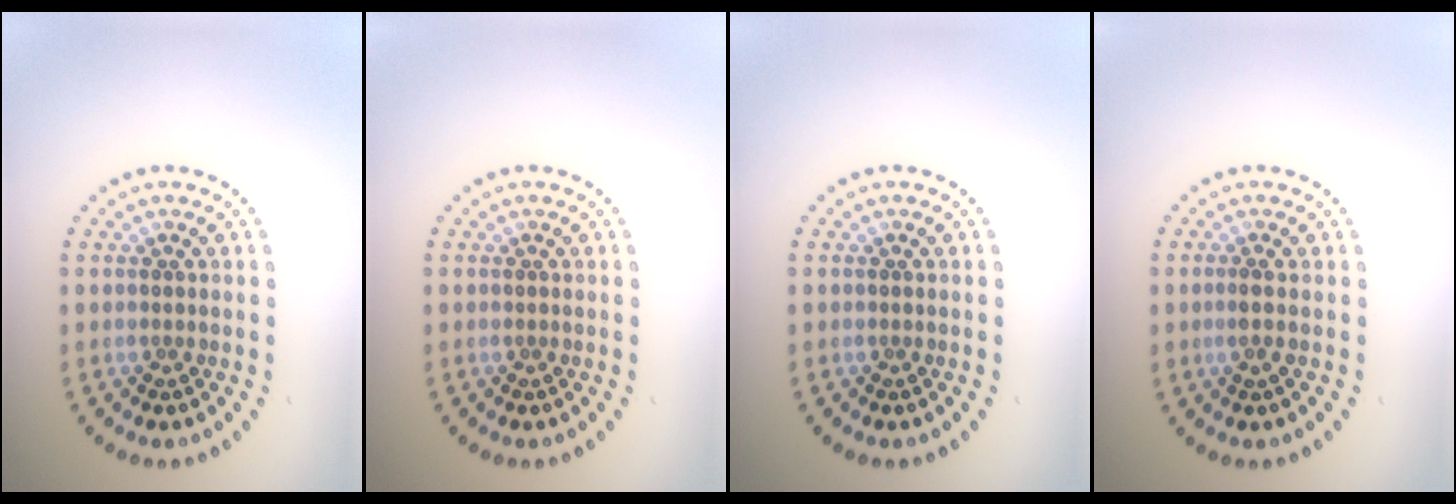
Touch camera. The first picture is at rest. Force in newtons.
{"total": 0.0}
{"total": 0.0}
{"total": 0.6, "press": 0.4, "slide": 0.4}